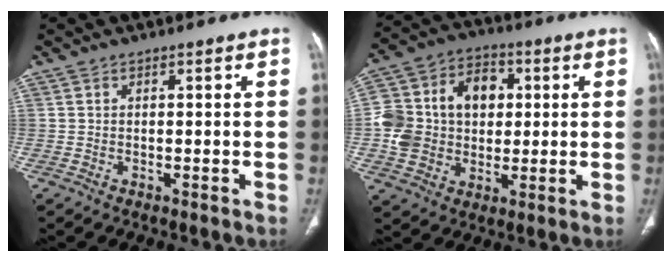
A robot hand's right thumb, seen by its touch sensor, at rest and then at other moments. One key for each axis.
{"total": 17.1, "fx": 1.4, "fy": 13.6, "fz": 10.3, "tx": -0.165, "ty": 0.029, "tz": 0.028}